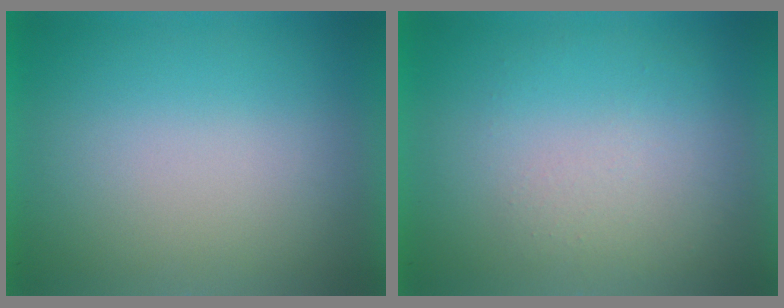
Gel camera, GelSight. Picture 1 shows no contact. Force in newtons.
{"total": 1.1}